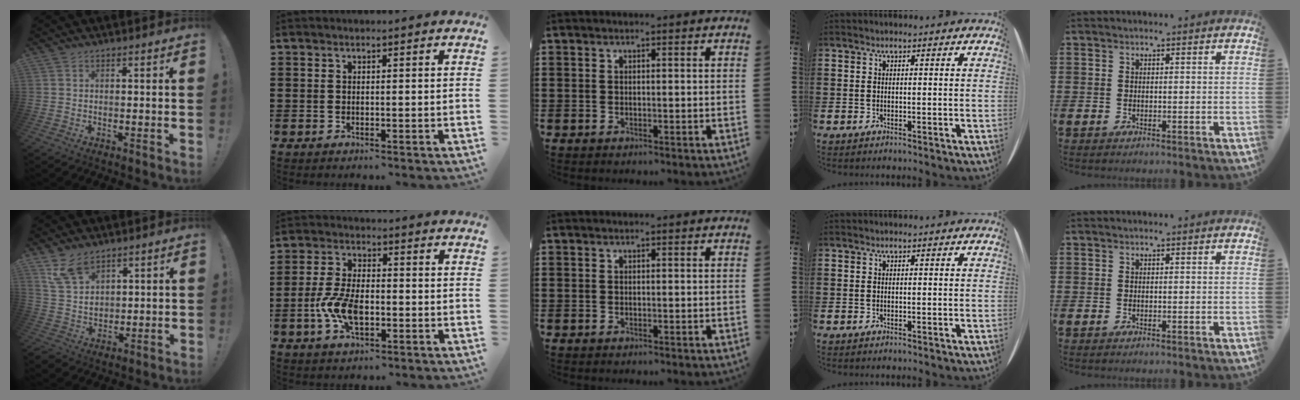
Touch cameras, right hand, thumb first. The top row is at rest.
{"thumb": {"total": 10.2, "force": [6.7, 6.4, 4.3], "torque": [-0.088, -0.029, 0.136]}, "index": {"total": 7.4, "force": [-2.0, 3.5, 6.1], "torque": [-0.137, 0.000, -0.041]}}